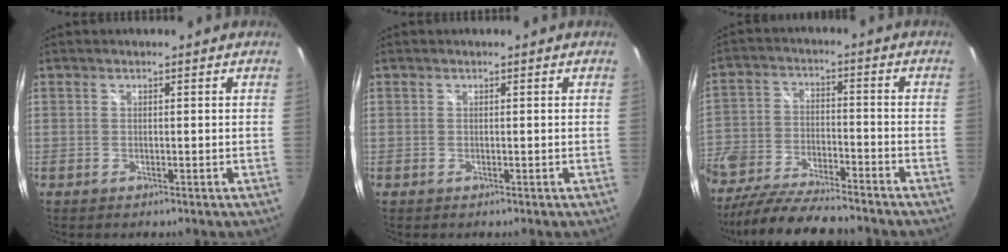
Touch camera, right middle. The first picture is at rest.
{"total": 0.0}
{"total": 17.1, "force": [-13.9, 4.9, 8.8], "torque": [-0.188, -0.032, -0.245]}